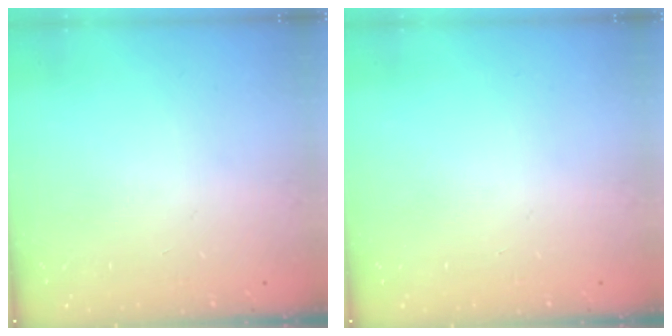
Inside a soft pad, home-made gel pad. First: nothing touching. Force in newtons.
{"total": 0.0}